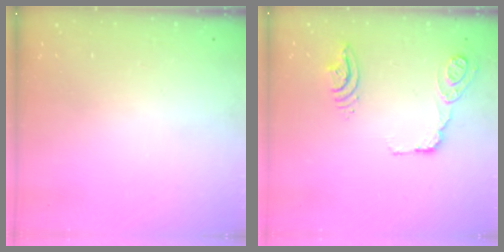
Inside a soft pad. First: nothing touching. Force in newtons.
{"total": 21.3, "press": 16.2, "slide": 13.8}